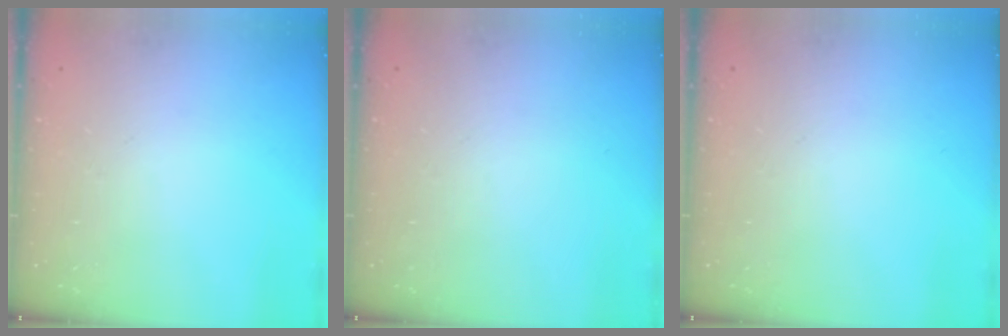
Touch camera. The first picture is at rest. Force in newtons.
{"total": 0.0}
{"total": 0.0}